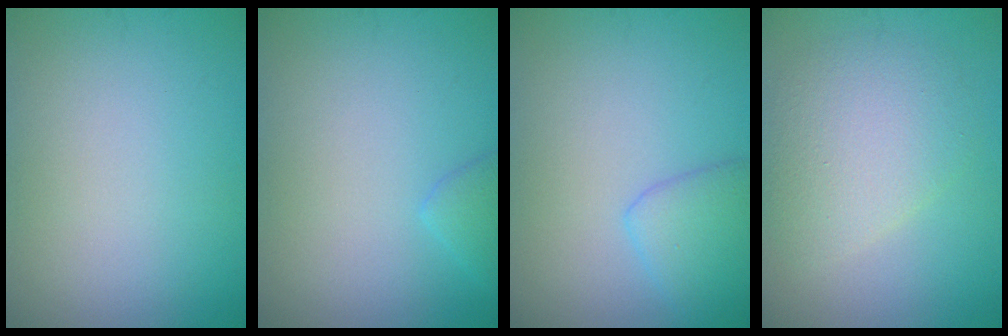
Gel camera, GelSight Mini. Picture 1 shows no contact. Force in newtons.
{"total": 1.4, "press": 1.4, "slide": 0.1}
{"total": 2.8, "press": 2.8, "slide": 0.2}
{"total": 4.6, "press": 4.6, "slide": 0.3}